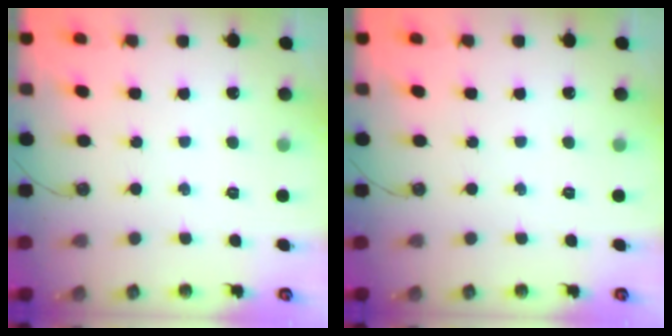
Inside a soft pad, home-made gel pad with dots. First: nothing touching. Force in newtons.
{"total": 0.0}